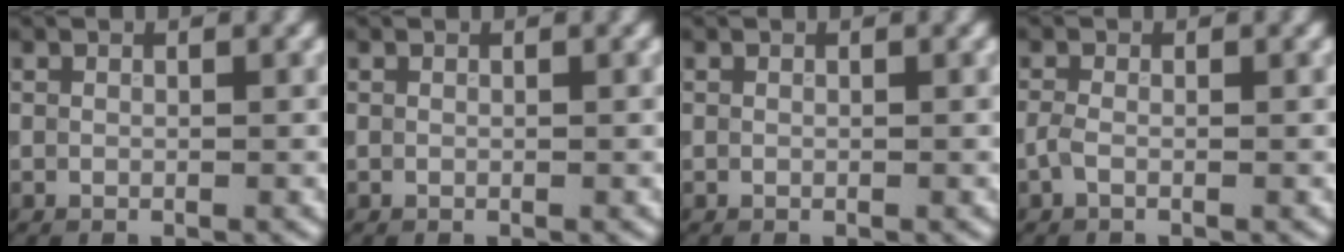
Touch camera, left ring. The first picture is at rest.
{"total": 0.0}
{"total": 0.0}
{"total": 1.1, "force": [-0.4, 0.4, 0.9], "torque": [-0.023, -0.001, -0.012]}